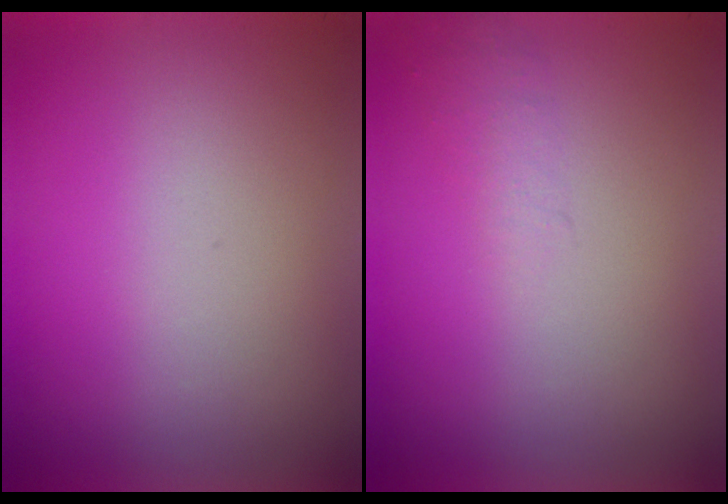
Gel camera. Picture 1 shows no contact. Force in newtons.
{"total": 1.1}